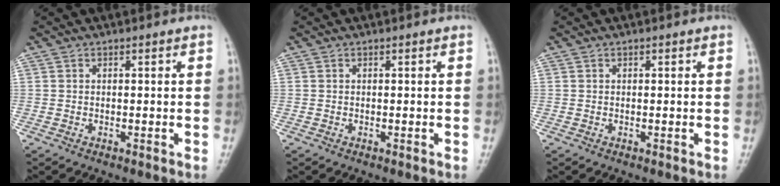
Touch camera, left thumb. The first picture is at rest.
{"total": 0.0}
{"total": 0.0}